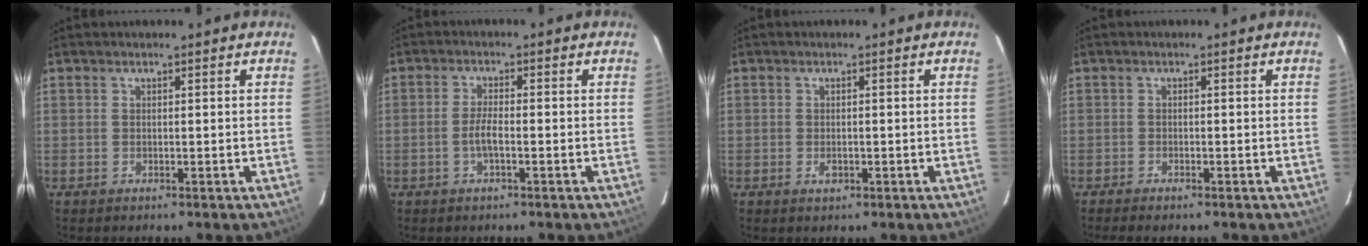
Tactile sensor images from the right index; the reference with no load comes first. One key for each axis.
{"total": 2.9, "fx": -1.1, "fy": 0.5, "fz": 2.6, "tx": -0.056, "ty": 0.002, "tz": -0.022}
{"total": 1.5, "fx": -0.6, "fy": 1.0, "fz": 0.9, "tx": -0.016, "ty": 0.000, "tz": -0.009}
{"total": 2.1, "fx": -1.8, "fy": 0.3, "fz": 1.0, "tx": -0.028, "ty": -0.007, "tz": -0.033}